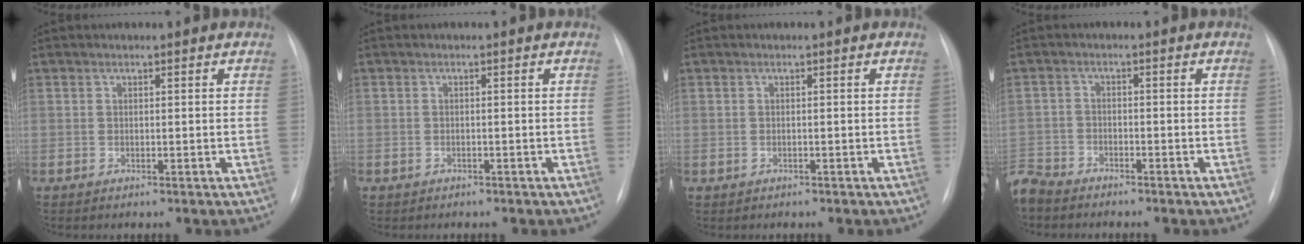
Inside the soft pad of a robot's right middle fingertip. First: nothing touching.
{"total": 1.4, "force": [-1.1, 0.8, 0.3], "torque": [-0.011, 0.005, -0.008]}
{"total": 0.6, "force": [-0.4, 0.5, 0.0], "torque": [-0.004, 0.004, -0.003]}
{"total": 6.4, "force": [-5.8, 2.4, 1.1], "torque": [-0.026, -0.008, -0.105]}